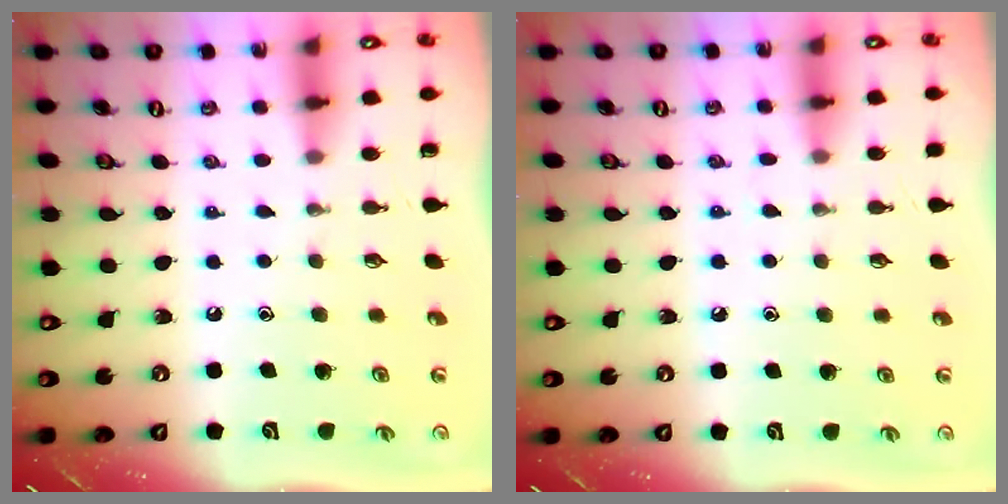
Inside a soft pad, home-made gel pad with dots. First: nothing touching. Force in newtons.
{"total": 5.6, "press": 5.6, "slide": 0.9}